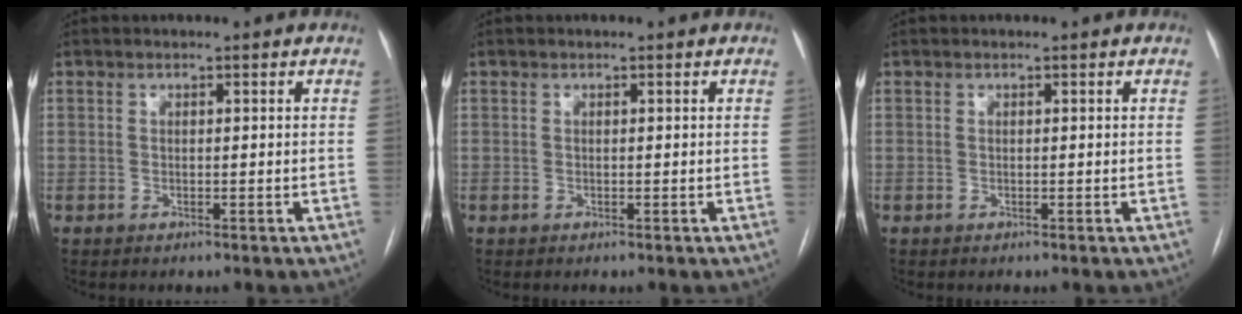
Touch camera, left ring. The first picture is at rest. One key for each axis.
{"total": 0.0}
{"total": 0.0}